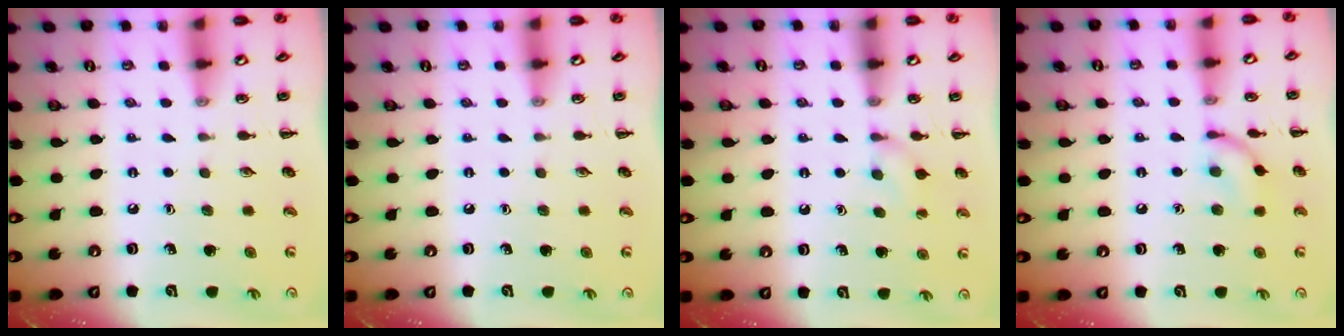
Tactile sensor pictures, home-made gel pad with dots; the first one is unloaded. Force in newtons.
{"total": 0.0}
{"total": 7.1, "press": 6.9, "slide": 2.0}
{"total": 8.8, "press": 8.8, "slide": 0.3}